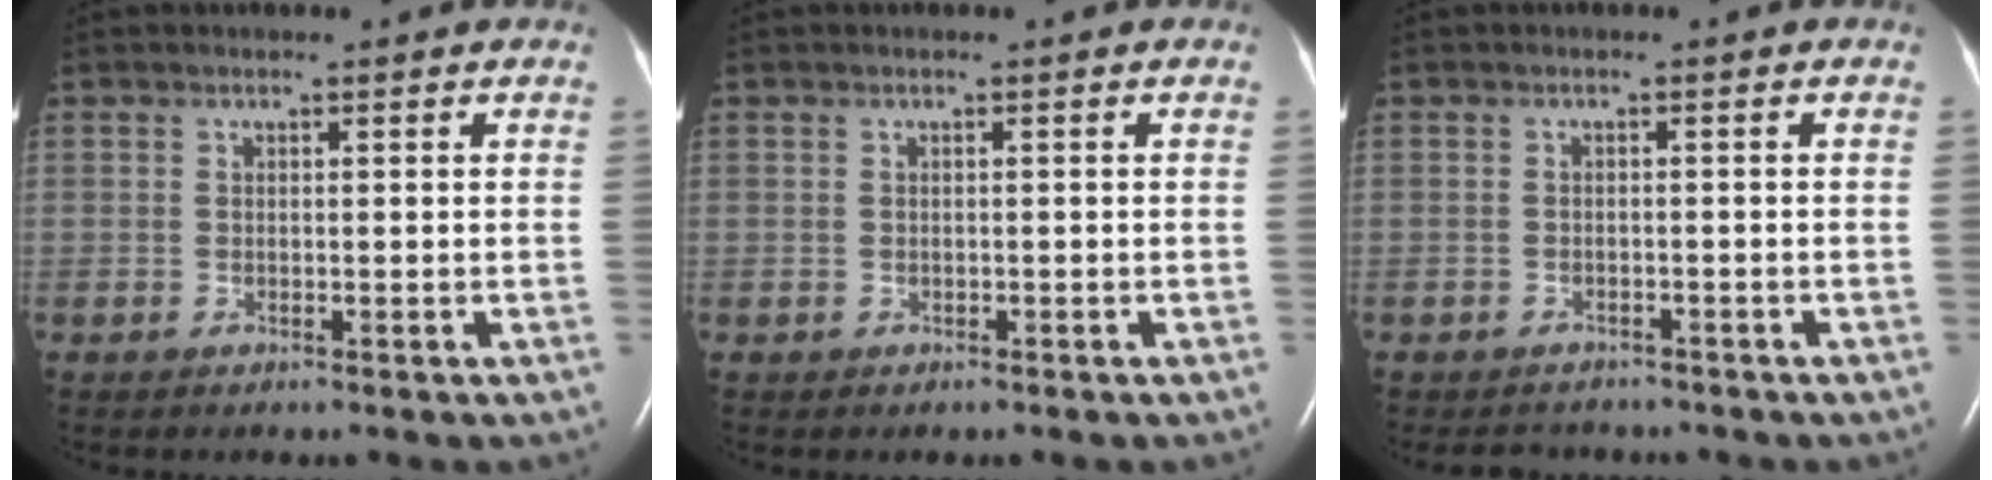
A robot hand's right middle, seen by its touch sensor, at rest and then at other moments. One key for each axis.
{"total": 0.0}
{"total": 3.6, "fx": -3.3, "fy": 1.4, "fz": 0.2, "tx": -0.004, "ty": -0.003, "tz": -0.046}